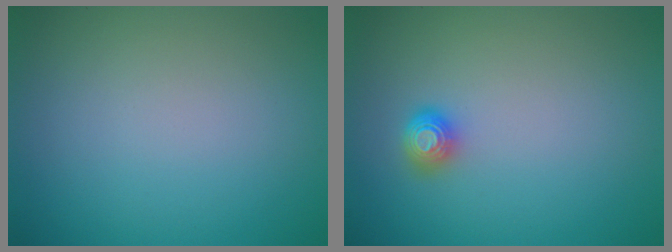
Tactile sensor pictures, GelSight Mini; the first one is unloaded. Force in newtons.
{"total": 1.6, "press": 1.4, "slide": 0.6}